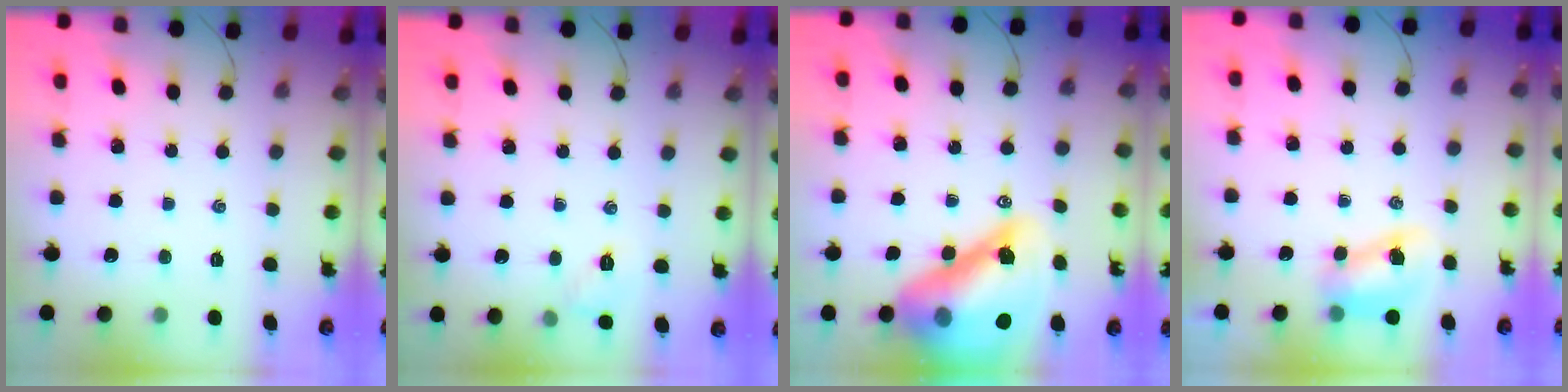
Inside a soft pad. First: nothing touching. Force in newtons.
{"total": 5.8, "press": 5.6, "slide": 1.5}
{"total": 22.8, "press": 22.0, "slide": 6.2}
{"total": 7.6, "press": 7.5, "slide": 1.1}